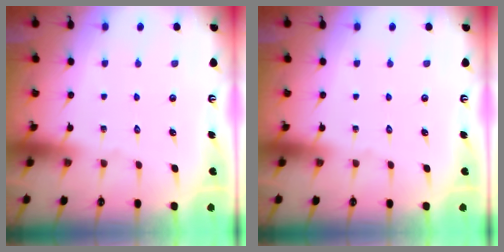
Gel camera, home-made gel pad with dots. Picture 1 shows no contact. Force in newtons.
{"total": 0.0}